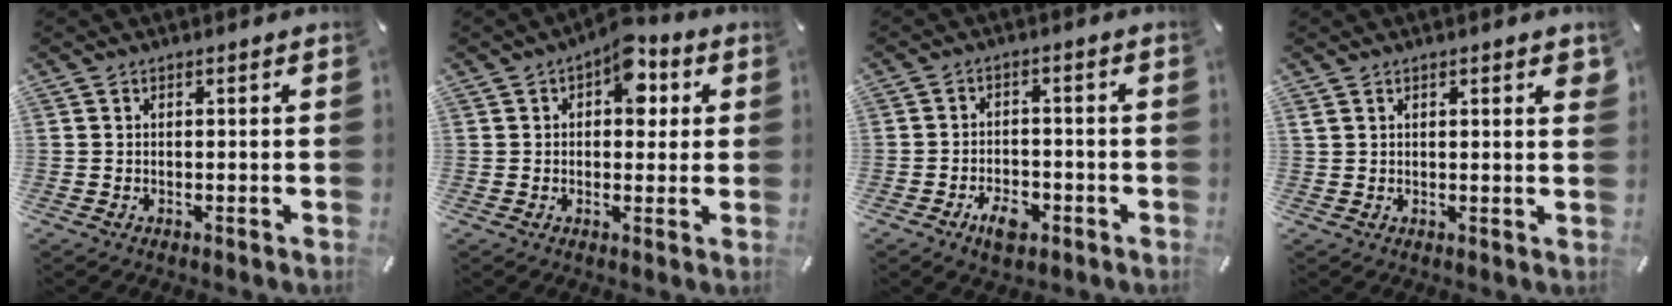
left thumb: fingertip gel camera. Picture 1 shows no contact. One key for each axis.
{"total": 8.3, "fx": 2.9, "fy": 5.1, "fz": 5.9, "tx": -0.064, "ty": -0.008, "tz": 0.043}
{"total": 6.1, "fx": -3.5, "fy": 3.6, "fz": 3.6, "tx": -0.063, "ty": 0.012, "tz": -0.065}
{"total": 2.1, "fx": 1.1, "fy": 0.5, "fz": 1.7, "tx": -0.028, "ty": -0.002, "tz": 0.017}